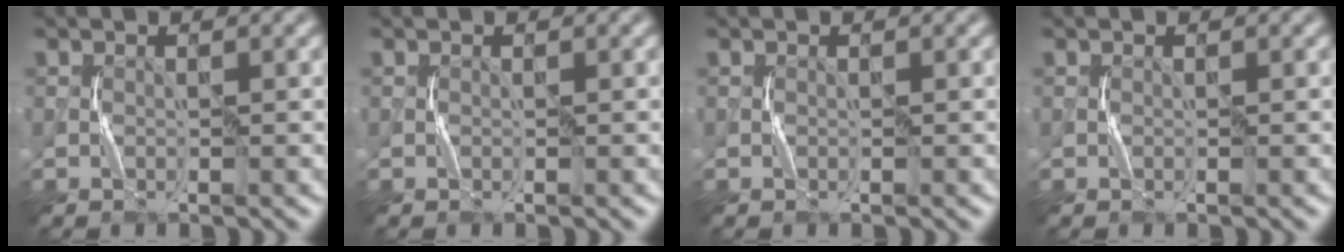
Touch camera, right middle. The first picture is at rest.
{"total": 0.0}
{"total": 0.0}
{"total": 0.0}